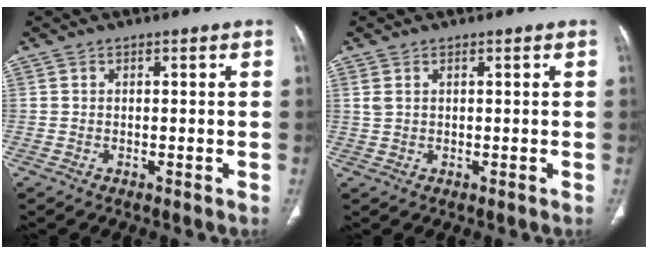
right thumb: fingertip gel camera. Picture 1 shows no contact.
{"total": 1.5, "force": [0.8, 0.8, 1.0], "torque": [-0.024, 0.007, 0.025]}